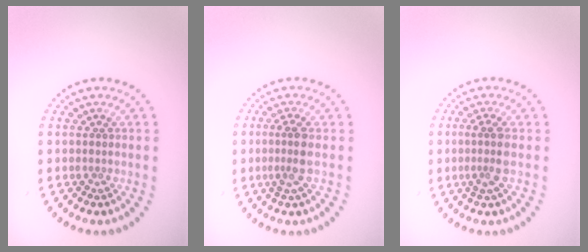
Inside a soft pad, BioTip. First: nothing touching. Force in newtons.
{"total": 2.2, "press": 1.8, "slide": 1.2}
{"total": 2.3, "press": 1.9, "slide": 1.4}